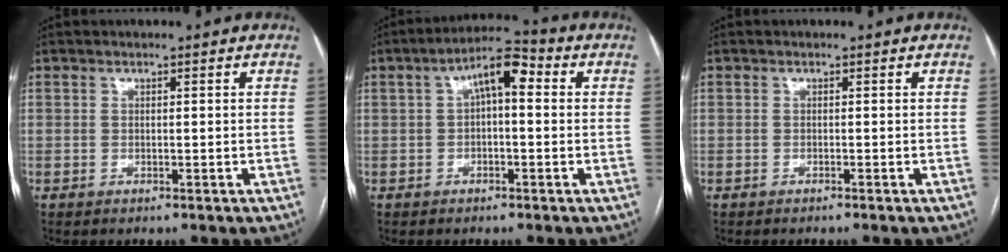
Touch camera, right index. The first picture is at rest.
{"total": 6.8, "force": [1.4, 2.4, 6.2], "torque": [-0.103, 0.037, 0.019]}
{"total": 0.0}